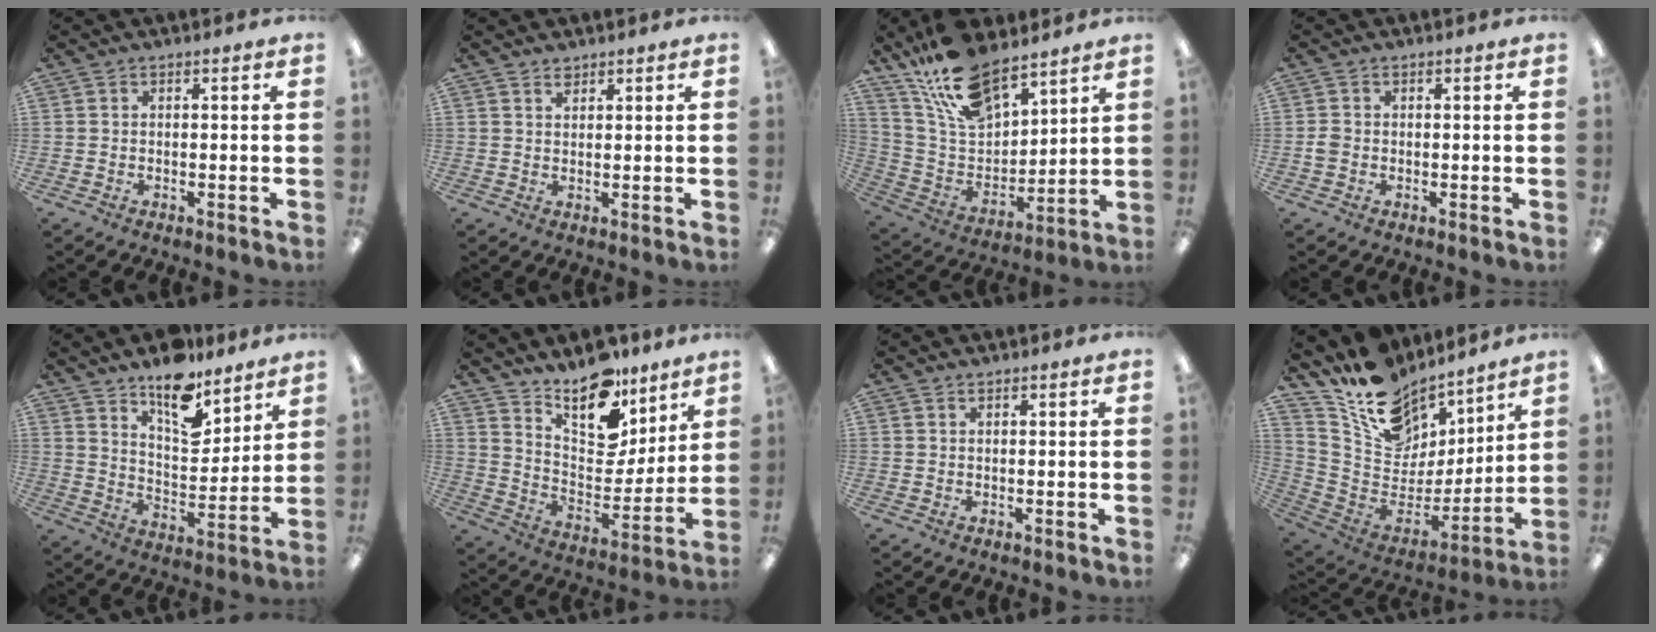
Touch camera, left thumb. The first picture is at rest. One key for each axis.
{"total": 1.7, "fx": 1.6, "fy": 0.7, "fz": 0.3, "tx": 0.000, "ty": -0.005, "tz": 0.029}
{"total": 17.9, "fx": 13.7, "fy": 7.6, "fz": 8.5, "tx": -0.178, "ty": -0.069, "tz": 0.251}
{"total": 1.9, "fx": -0.3, "fy": 1.6, "fz": 0.9, "tx": -0.015, "ty": 0.004, "tz": -0.006}
{"total": 13.3, "fx": 10.6, "fy": 5.4, "fz": 5.8, "tx": -0.085, "ty": -0.074, "tz": 0.191}
{"total": 15.6, "fx": 12.8, "fy": 6.7, "fz": 5.8, "tx": -0.093, "ty": -0.101, "tz": 0.232}
{"total": 0.6, "fx": 0.5, "fy": 0.2, "fz": 0.3, "tx": -0.006, "ty": 0.002, "tz": 0.009}
{"total": 16.5, "fx": 12.5, "fy": 9.4, "fz": 5.3, "tx": -0.118, "ty": -0.100, "tz": 0.231}